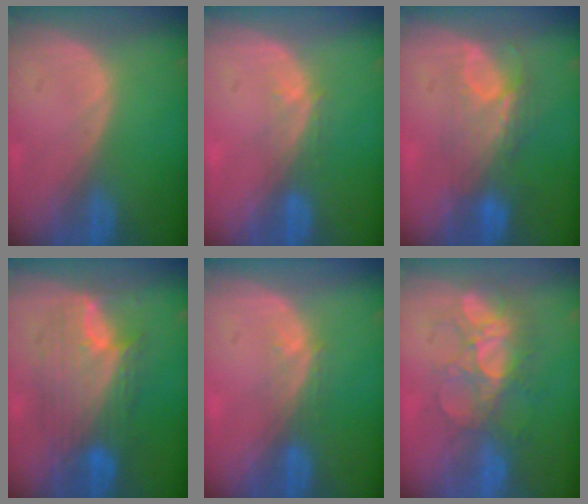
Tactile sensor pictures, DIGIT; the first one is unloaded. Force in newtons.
{"total": 2.9, "press": 2.4, "slide": 1.7}
{"total": 7.3, "press": 6.6, "slide": 3.1}
{"total": 9.8, "press": 9.8, "slide": 0.6}
{"total": 2.9, "press": 2.4, "slide": 1.7}
{"total": 8.3, "press": 8.0, "slide": 2.5}